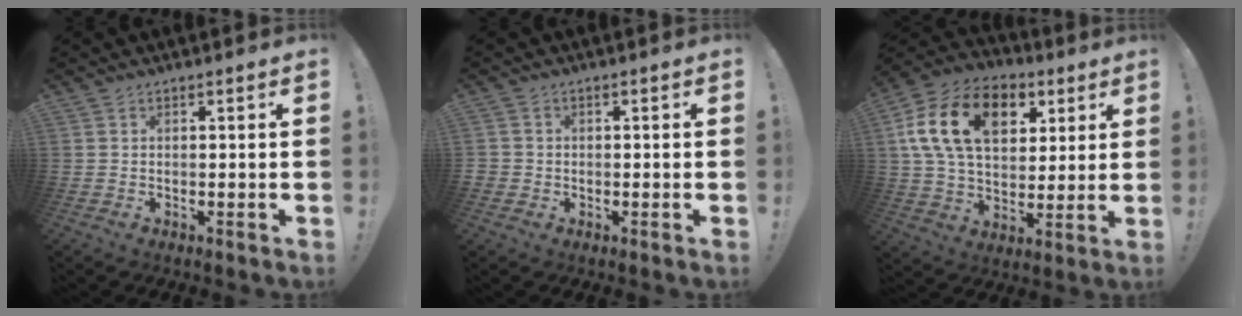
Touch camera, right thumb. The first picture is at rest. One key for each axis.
{"total": 1.8, "fx": -0.1, "fy": 1.8, "fz": 0.3, "tx": 0.004, "ty": 0.003, "tz": -0.004}
{"total": 20.9, "fx": 7.1, "fy": 14.1, "fz": 13.8, "tx": -0.227, "ty": -0.011, "tz": 0.129}